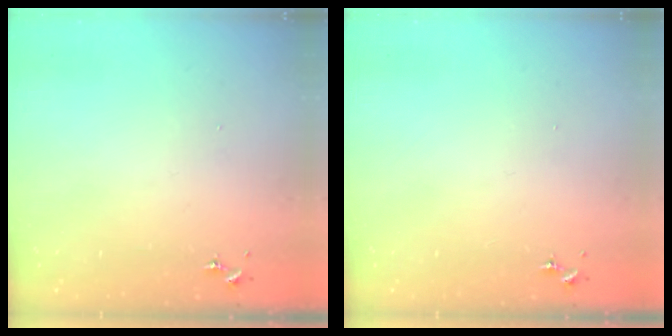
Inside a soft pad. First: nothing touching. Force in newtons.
{"total": 0.0}